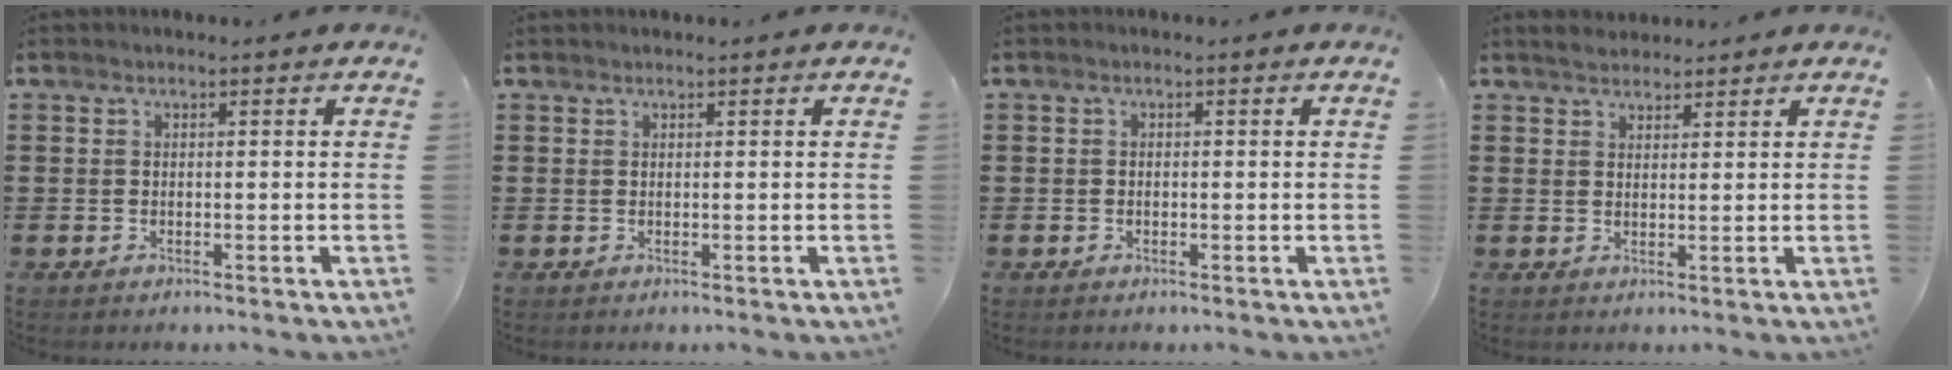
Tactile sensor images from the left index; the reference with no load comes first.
{"total": 0.0}
{"total": 0.6, "force": [-0.3, 0.5, 0.1], "torque": [-0.005, 0.001, -0.007]}
{"total": 2.1, "force": [2.0, 0.7, 0.2], "torque": [-0.010, 0.006, 0.038]}